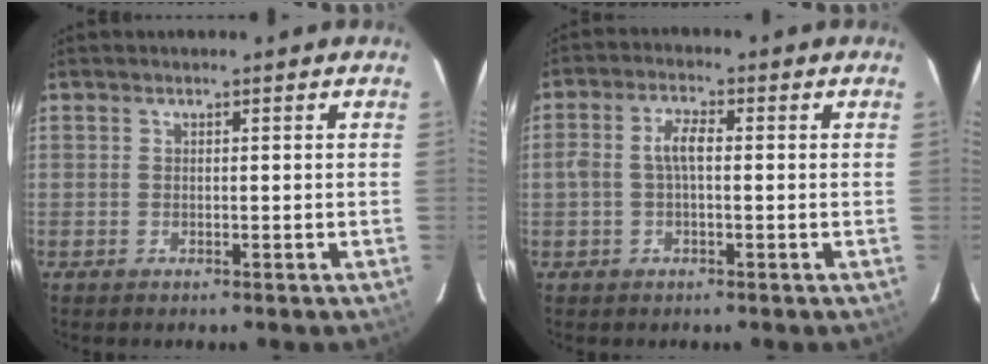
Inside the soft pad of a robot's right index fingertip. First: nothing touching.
{"total": 4.2, "force": [-0.2, 1.6, 3.9], "torque": [-0.078, 0.011, -0.004]}